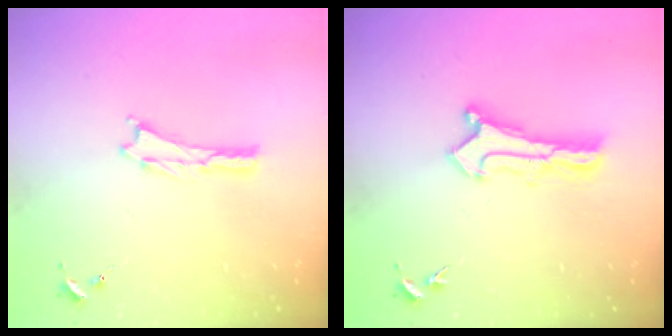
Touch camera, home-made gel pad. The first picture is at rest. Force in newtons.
{"total": 1.1, "press": 1.1, "slide": 0.1}